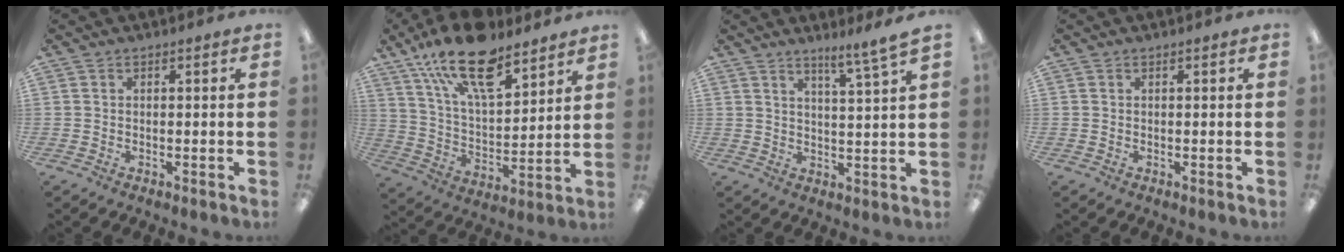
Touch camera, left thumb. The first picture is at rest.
{"total": 19.3, "force": [13.5, 7.9, 11.3], "torque": [-0.200, -0.072, 0.238]}
{"total": 5.5, "force": [4.7, -0.6, 2.8], "torque": [-0.042, -0.036, 0.074]}
{"total": 0.0}